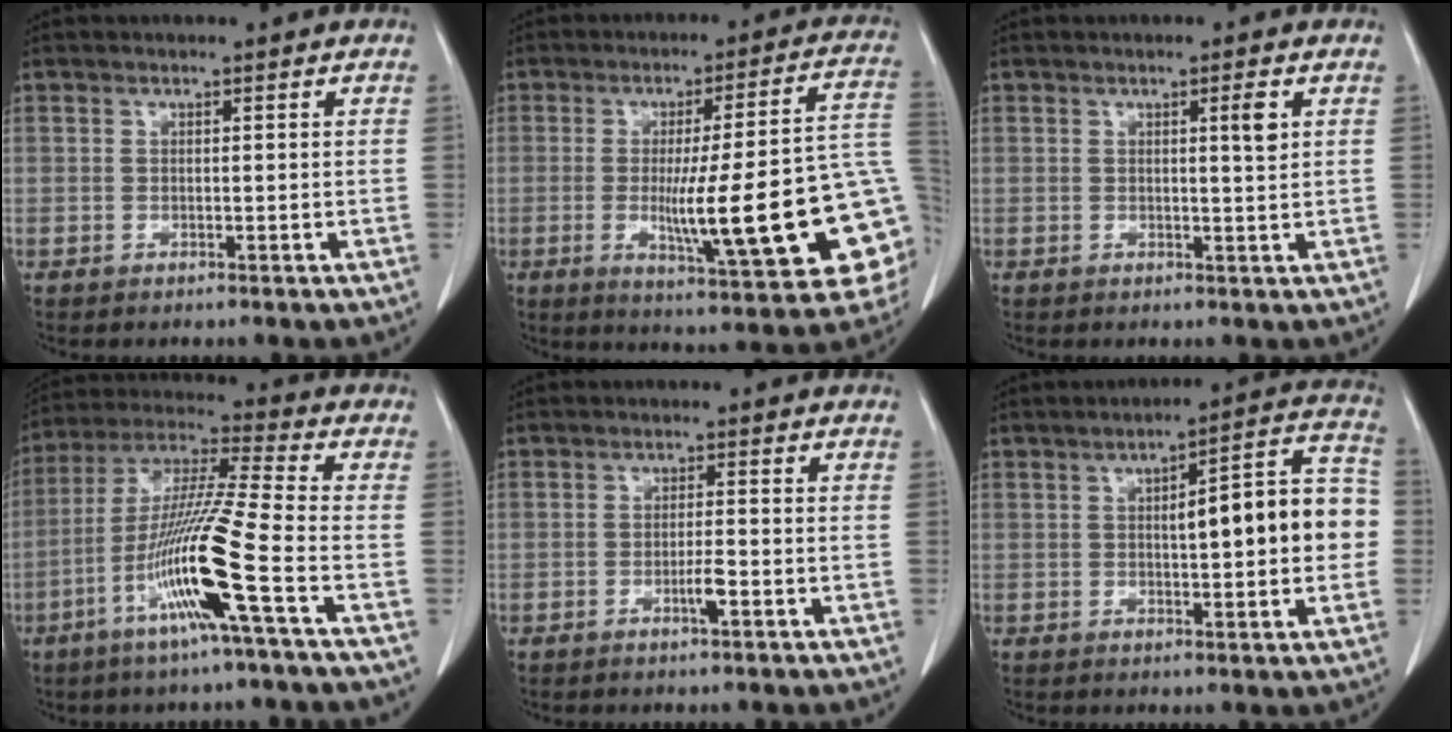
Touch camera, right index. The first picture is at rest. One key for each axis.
{"total": 22.5, "fx": -4.0, "fy": 2.0, "fz": 22.0, "tx": -0.226, "ty": 0.007, "tz": -0.048}
{"total": 2.4, "fx": 0.8, "fy": 0.0, "fz": 2.2, "tx": -0.036, "ty": -0.002, "tz": 0.013}
{"total": 14.7, "fx": -5.8, "fy": -1.4, "fz": 13.4, "tx": -0.269, "ty": -0.012, "tz": -0.116}
{"total": 2.3, "fx": -1.0, "fy": 0.1, "fz": 2.1, "tx": -0.037, "ty": 0.000, "tz": -0.018}
{"total": 13.3, "fx": 0.1, "fy": 2.9, "fz": 13.0, "tx": -0.163, "ty": 0.038, "tz": 0.002}